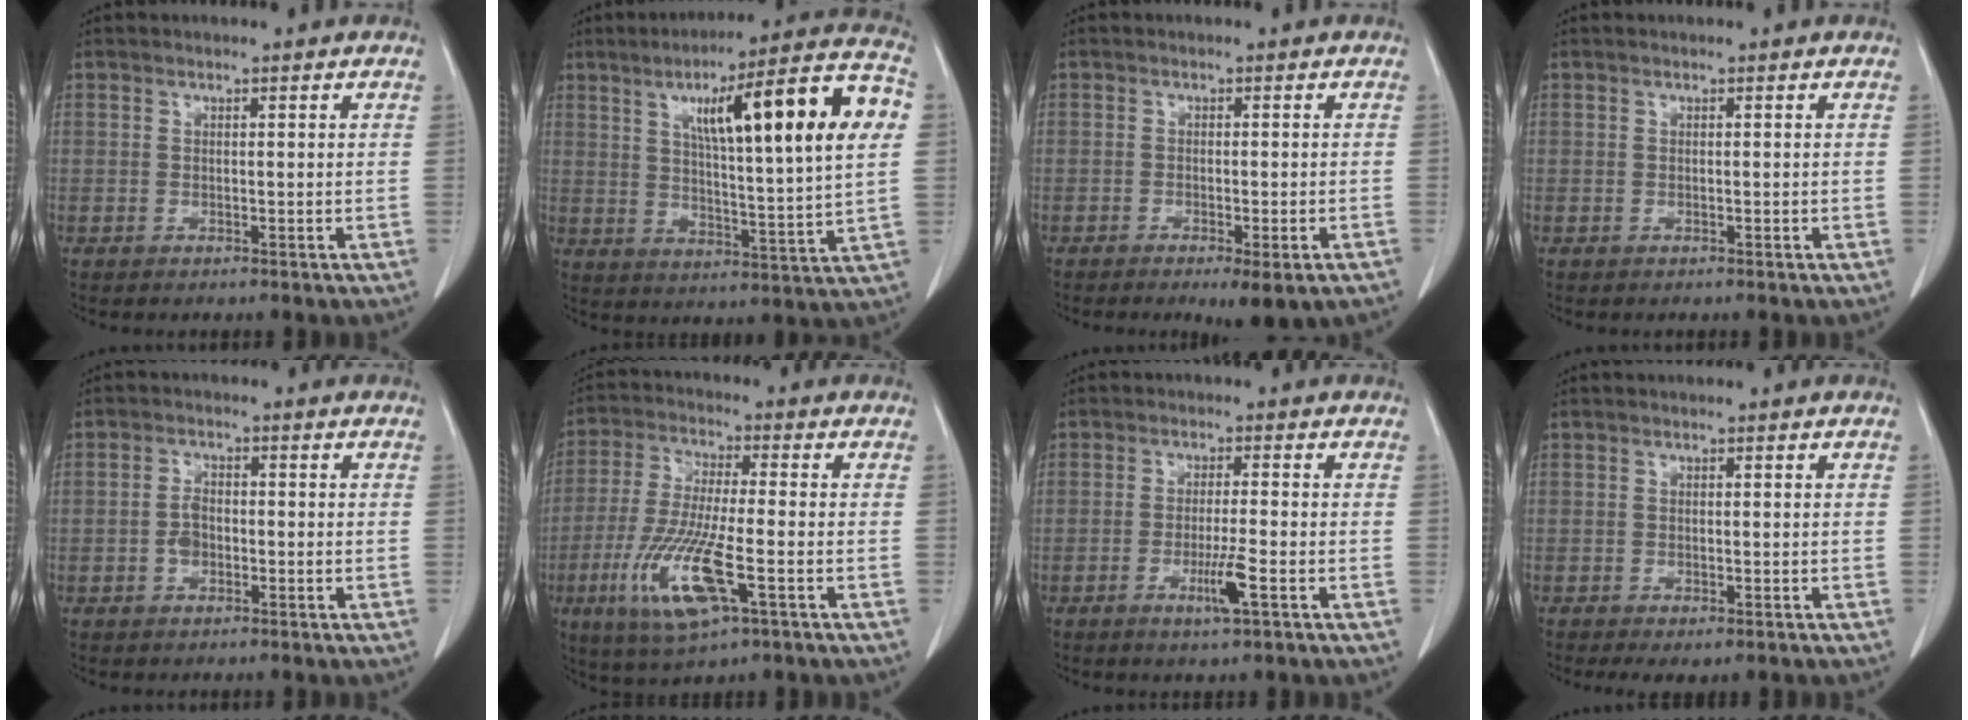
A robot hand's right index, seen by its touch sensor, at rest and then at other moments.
{"total": 21.4, "force": [5.7, 1.1, 20.6], "torque": [-0.297, 0.021, 0.075]}
{"total": 5.0, "force": [-3.2, 1.1, 3.7], "torque": [-0.037, -0.009, -0.041]}
{"total": 0.0}
{"total": 2.7, "force": [-0.8, 1.6, 1.9], "torque": [-0.035, 0.006, -0.016]}
{"total": 13.0, "force": [-4.8, 1.9, 11.9], "torque": [-0.250, -0.025, -0.087]}
{"total": 4.5, "force": [-1.9, -0.2, 4.1], "torque": [-0.078, -0.010, -0.035]}
{"total": 3.1, "force": [-2.0, 1.2, 2.0], "torque": [-0.027, -0.006, -0.025]}